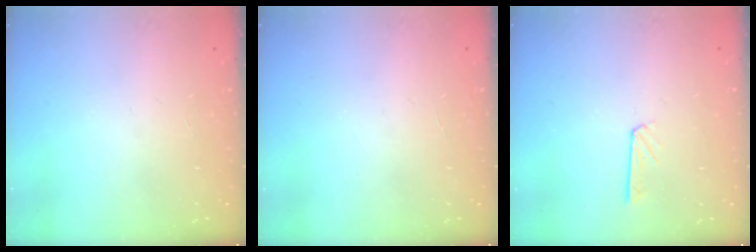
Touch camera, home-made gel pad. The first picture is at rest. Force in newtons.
{"total": 0.0}
{"total": 4.2, "press": 4.2, "slide": 0.3}